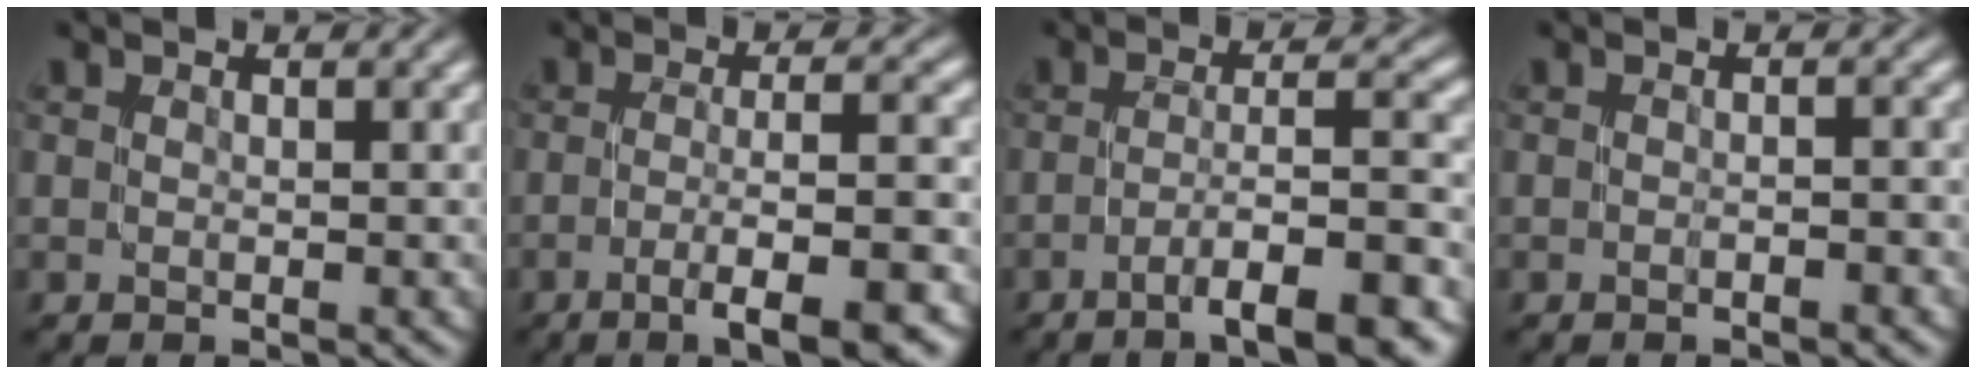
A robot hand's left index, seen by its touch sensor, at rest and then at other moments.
{"total": 7.0, "force": [-3.2, 1.3, 6.1], "torque": [-0.084, 0.007, -0.050]}
{"total": 8.3, "force": [-4.4, 1.5, 6.8], "torque": [-0.094, 0.011, -0.068]}
{"total": 1.1, "force": [-0.6, 0.0, 0.9], "torque": [-0.015, 0.002, -0.012]}